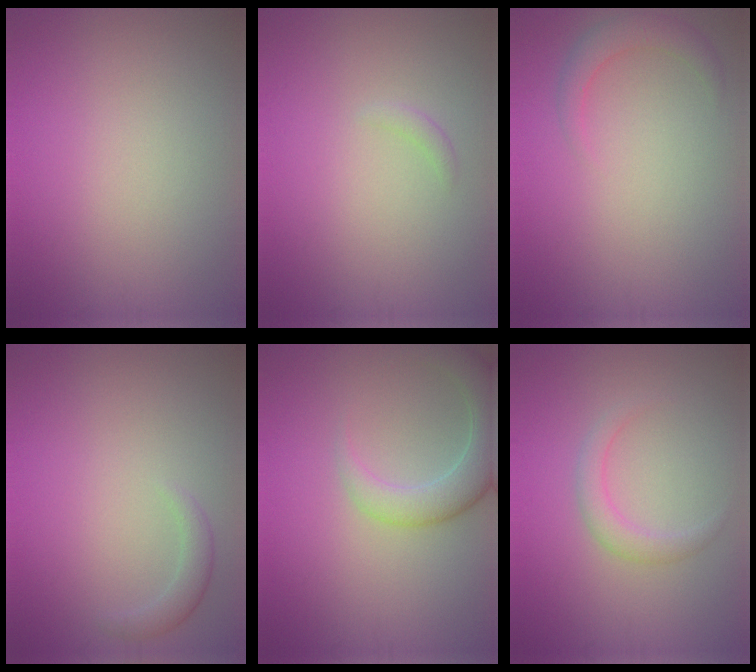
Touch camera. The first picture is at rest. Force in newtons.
{"total": 0.6, "press": 0.6, "slide": 0.0}
{"total": 1.9, "press": 1.9, "slide": 0.1}
{"total": 1.5, "press": 1.5, "slide": 0.1}
{"total": 4.5, "press": 4.5, "slide": 0.5}
{"total": 1.8, "press": 1.8, "slide": 0.2}